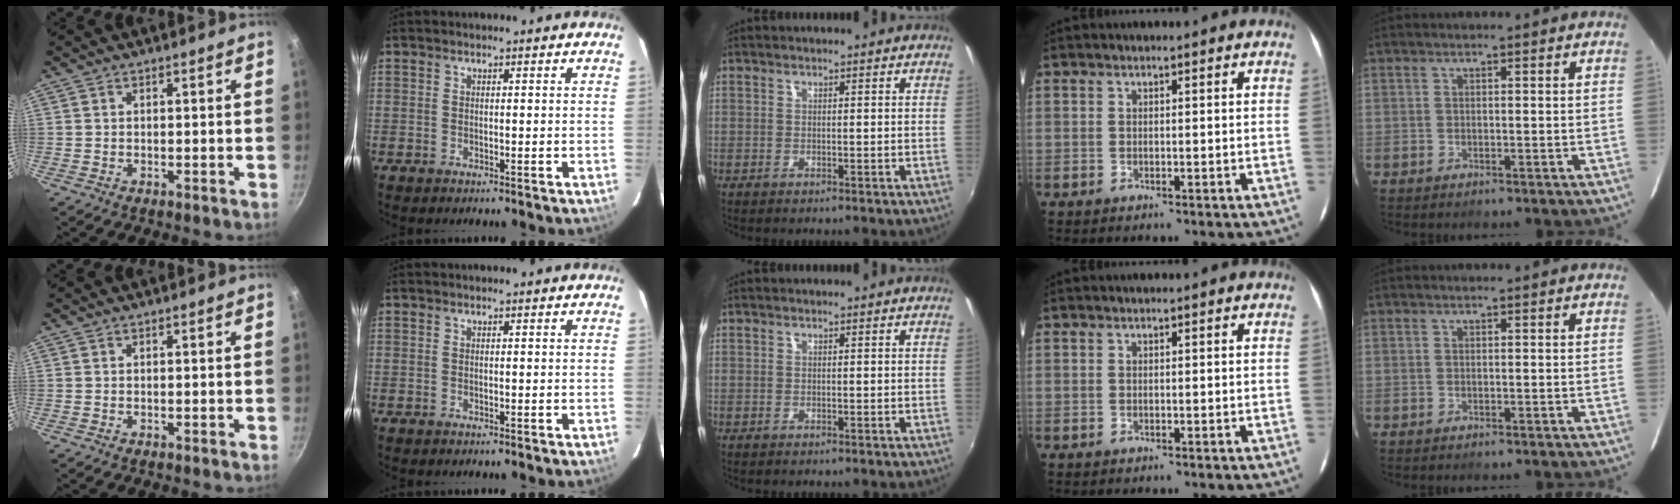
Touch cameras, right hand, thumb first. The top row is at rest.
{}